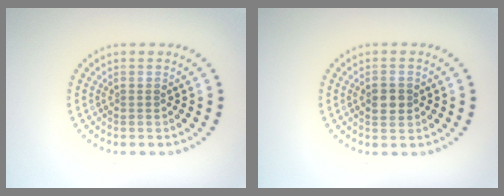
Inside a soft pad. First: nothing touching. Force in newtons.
{"total": 2.4, "press": 2.4, "slide": 0.0}